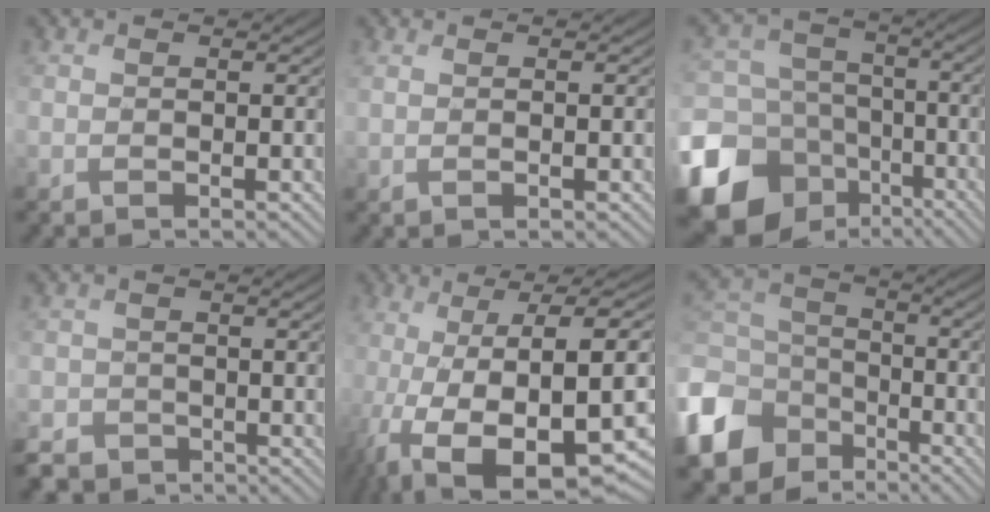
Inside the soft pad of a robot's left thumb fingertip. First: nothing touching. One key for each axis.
{"total": 1.6, "fx": 0.4, "fy": 0.3, "fz": 1.5, "tx": -0.024, "ty": 0.002, "tz": 0.003}
{"total": 18.2, "fx": -8.0, "fy": 15.0, "fz": 6.5, "tx": -0.229, "ty": -0.052, "tz": -0.127}
{"total": 3.9, "fx": -3.3, "fy": 2.2, "fz": 0.3, "tx": -0.008, "ty": -0.006, "tz": -0.065}
{"total": 16.7, "fx": -5.7, "fy": 5.1, "fz": 14.9, "tx": -0.233, "ty": -0.012, "tz": -0.081}
{"total": 13.5, "fx": -7.0, "fy": 10.0, "fz": 5.7, "tx": -0.195, "ty": -0.028, "tz": -0.137}